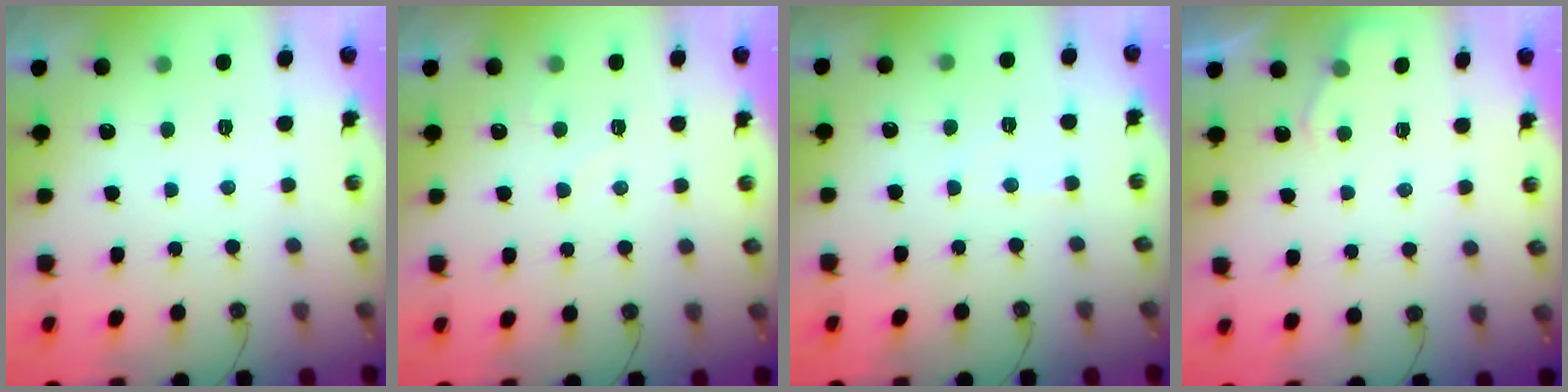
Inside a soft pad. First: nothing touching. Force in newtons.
{"total": 4.0, "press": 3.9, "slide": 0.5}
{"total": 3.6, "press": 3.6, "slide": 0.5}
{"total": 3.2, "press": 3.2, "slide": 0.6}